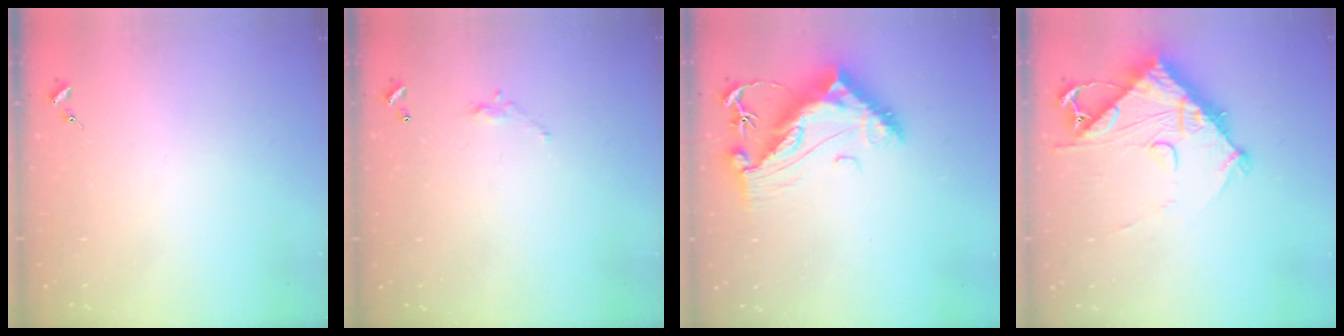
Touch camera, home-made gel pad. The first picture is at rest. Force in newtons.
{"total": 4.8, "press": 4.8, "slide": 0.3}
{"total": 13.5, "press": 13.4, "slide": 1.3}
{"total": 13.1, "press": 13.0, "slide": 1.0}